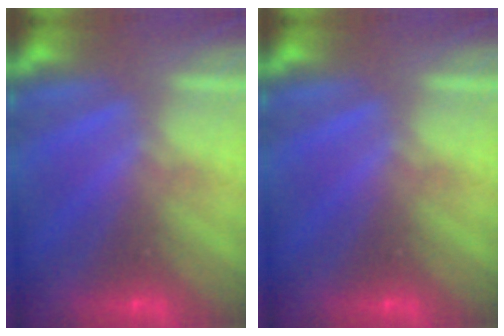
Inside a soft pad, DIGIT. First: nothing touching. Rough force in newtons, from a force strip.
{"total": 0.0}